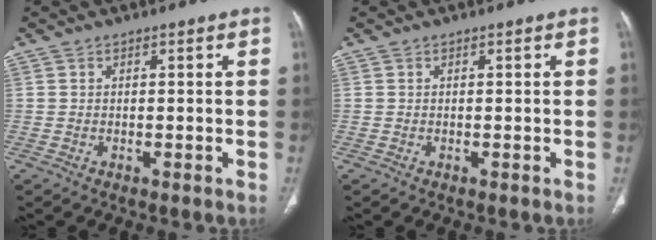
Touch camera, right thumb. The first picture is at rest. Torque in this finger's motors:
{"motor_torque": [0.03, 0.03, 0.00, 0.00, 0.00]}